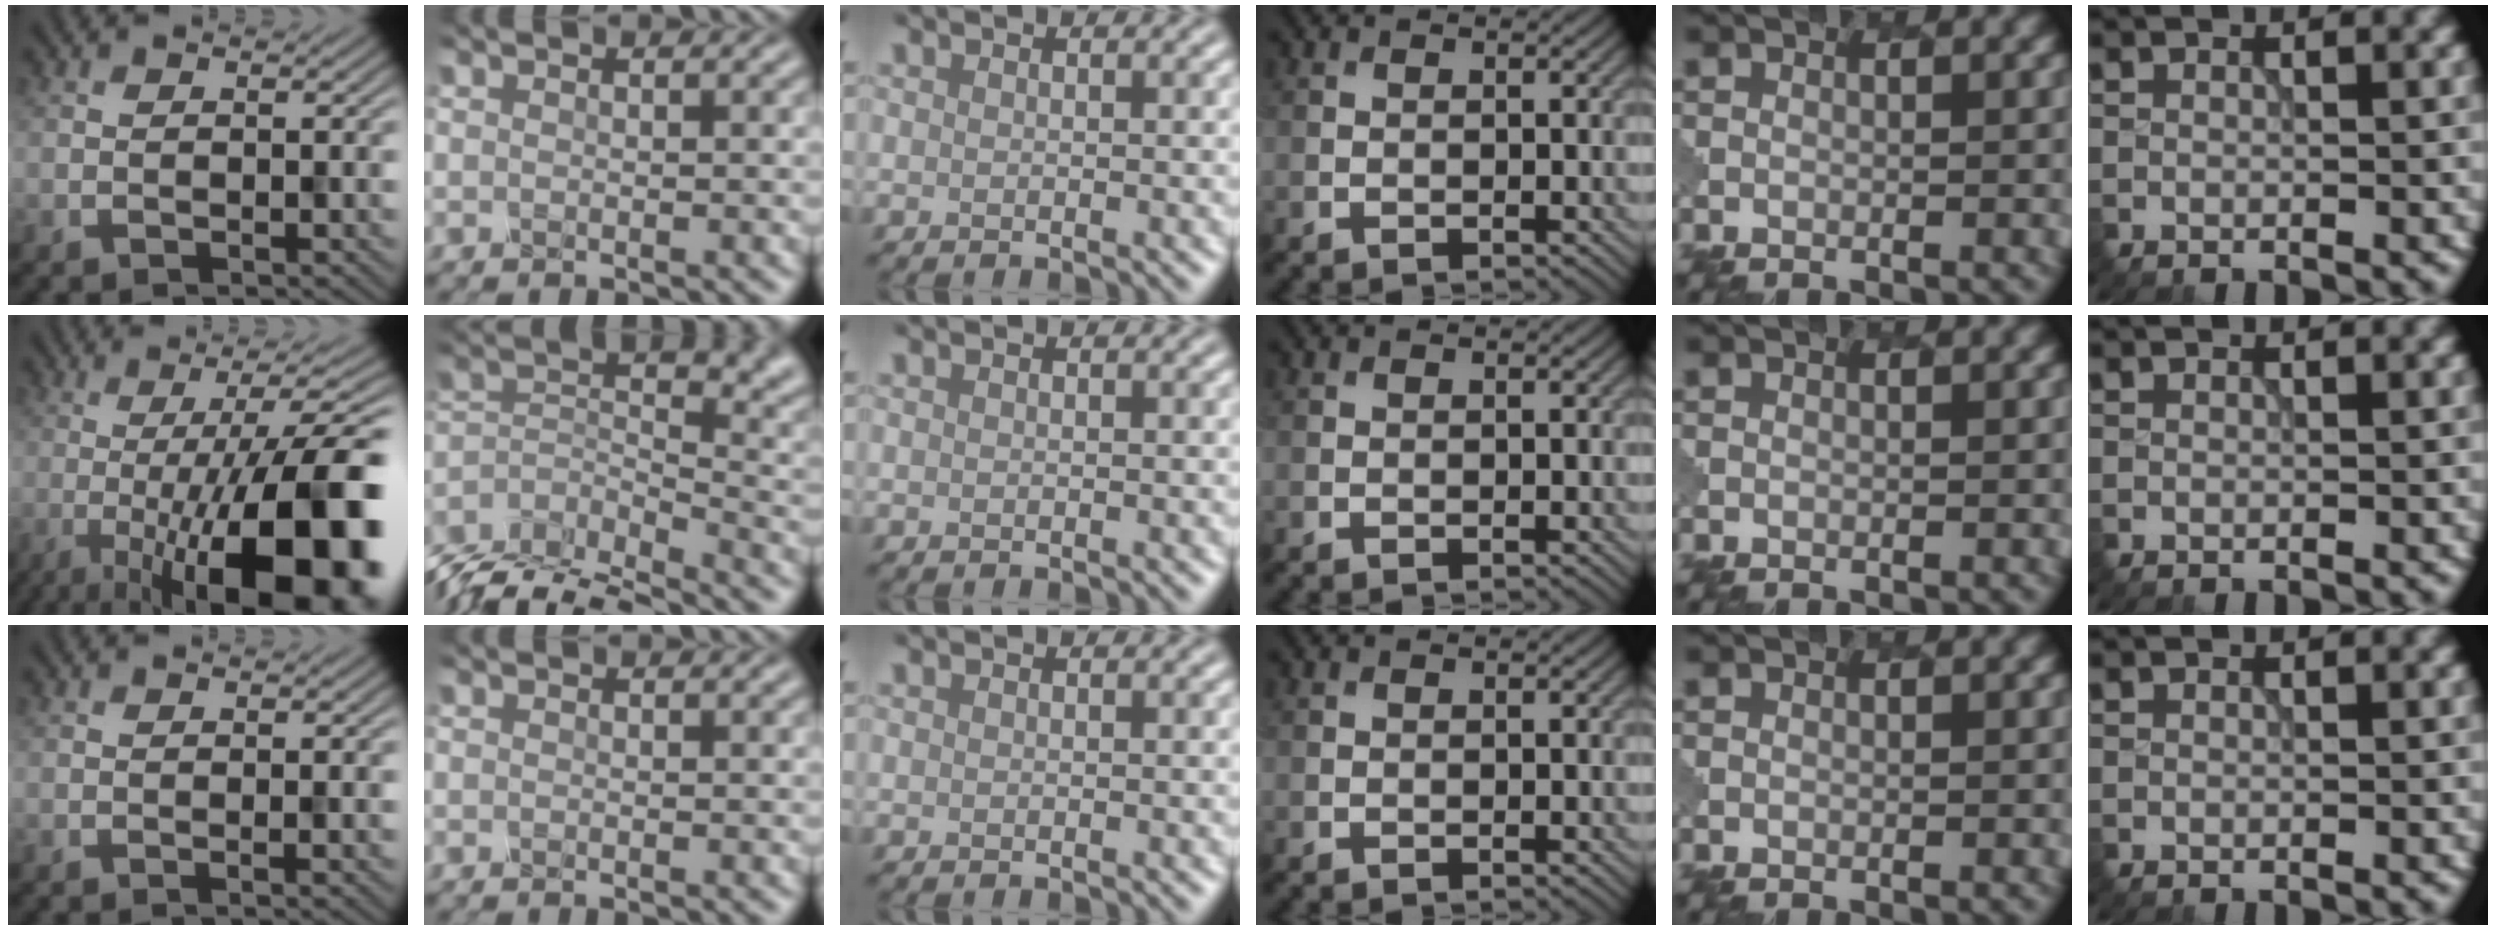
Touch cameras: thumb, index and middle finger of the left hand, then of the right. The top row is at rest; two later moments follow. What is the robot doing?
{"motion": "dispense", "object": "syringe"}